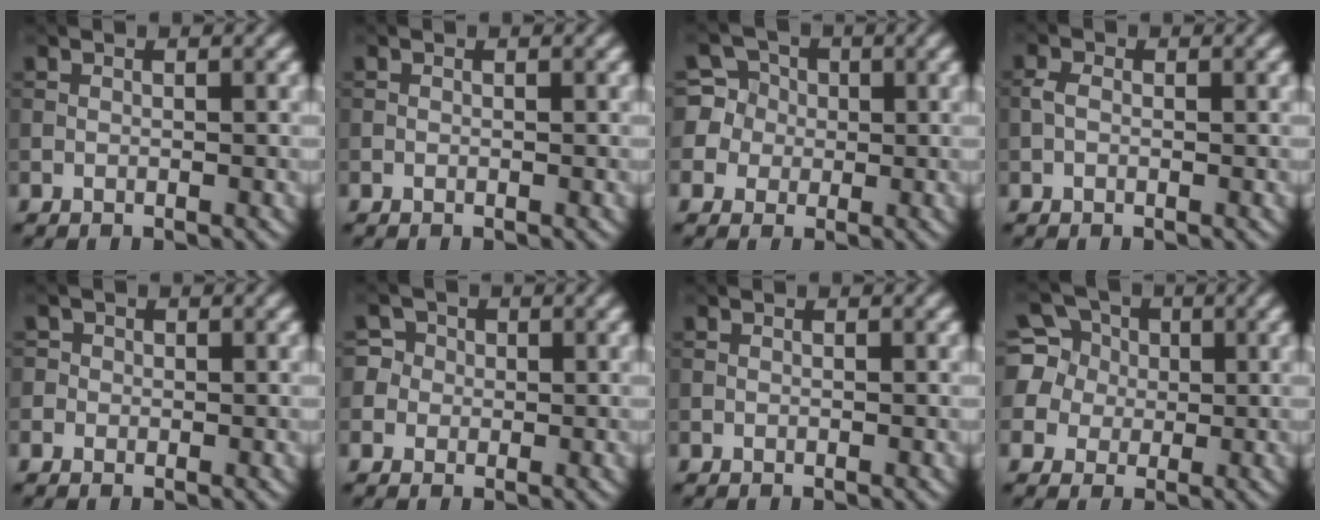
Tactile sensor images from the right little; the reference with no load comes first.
{"total": 0.0}
{"total": 5.0, "force": [-0.5, 4.9, -0.1], "torque": [0.010, 0.020, -0.045]}
{"total": 0.8, "force": [-0.3, 0.6, 0.5], "torque": [-0.012, 0.004, -0.010]}
{"total": 0.8, "force": [-0.1, 0.8, -0.1], "torque": [0.006, -0.003, -0.007]}
{"total": 2.1, "force": [-0.1, 2.1, -0.1], "torque": [0.031, 0.011, -0.027]}
{"total": 0.0}
{"total": 5.6, "force": [0.5, 5.4, 1.0], "torque": [-0.029, 0.027, -0.033]}